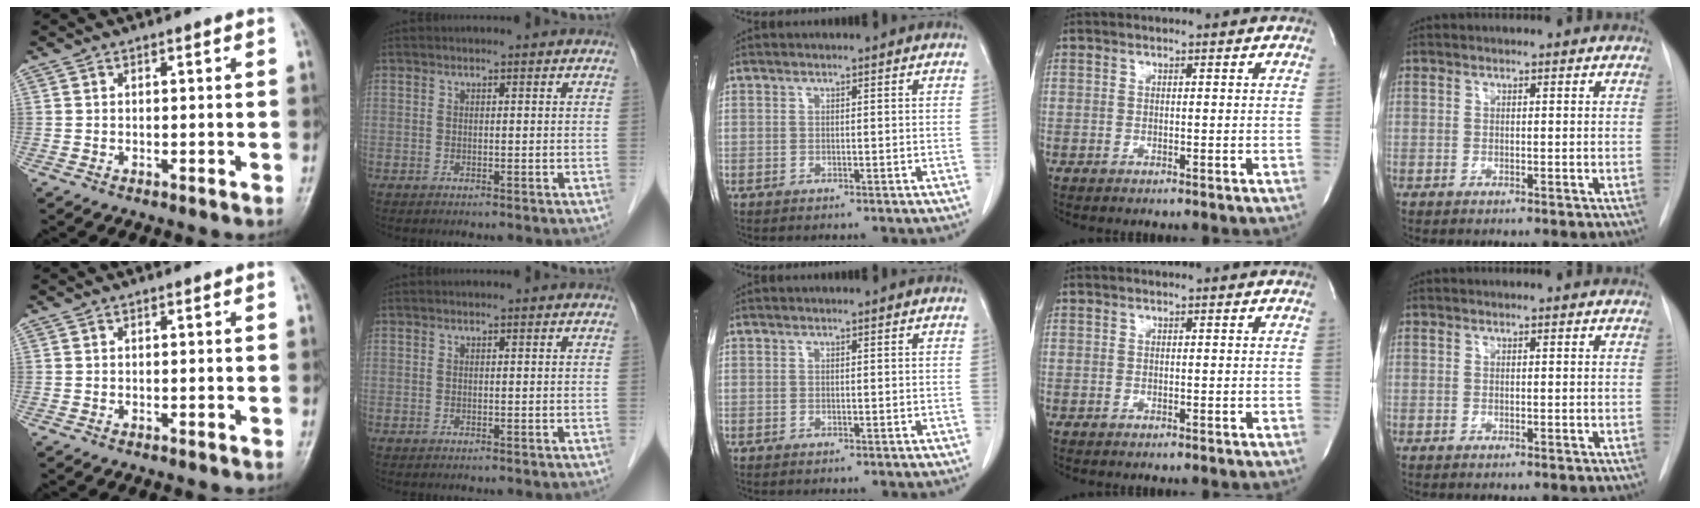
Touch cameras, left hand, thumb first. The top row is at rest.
{}